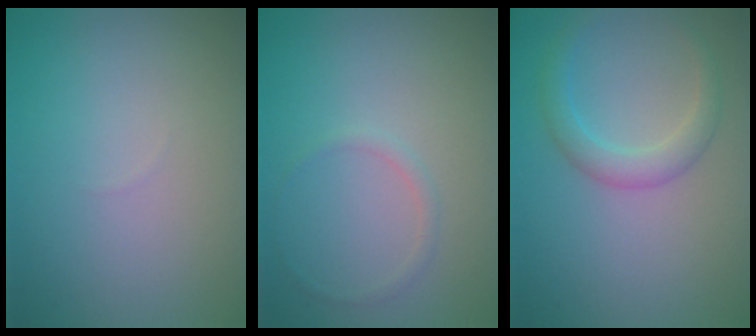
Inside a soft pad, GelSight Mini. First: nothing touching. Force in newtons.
{"total": 0.8, "press": 0.8, "slide": 0.1}
{"total": 2.4, "press": 2.4, "slide": 0.1}